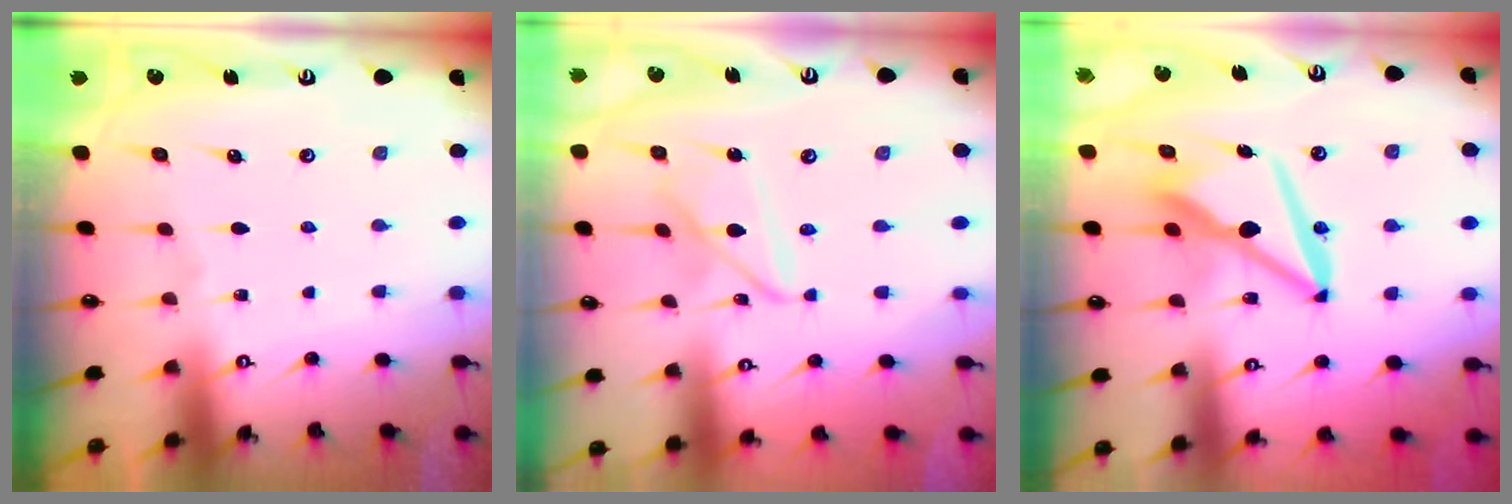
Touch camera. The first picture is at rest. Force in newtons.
{"total": 10.4, "press": 10.4, "slide": 0.9}
{"total": 10.5, "press": 10.3, "slide": 1.7}